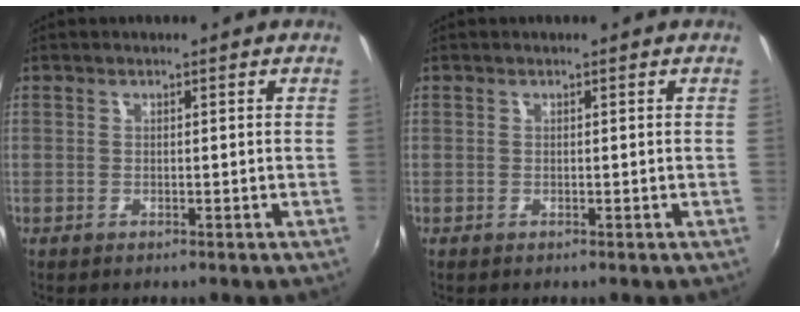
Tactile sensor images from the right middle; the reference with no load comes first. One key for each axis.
{"total": 0.0}